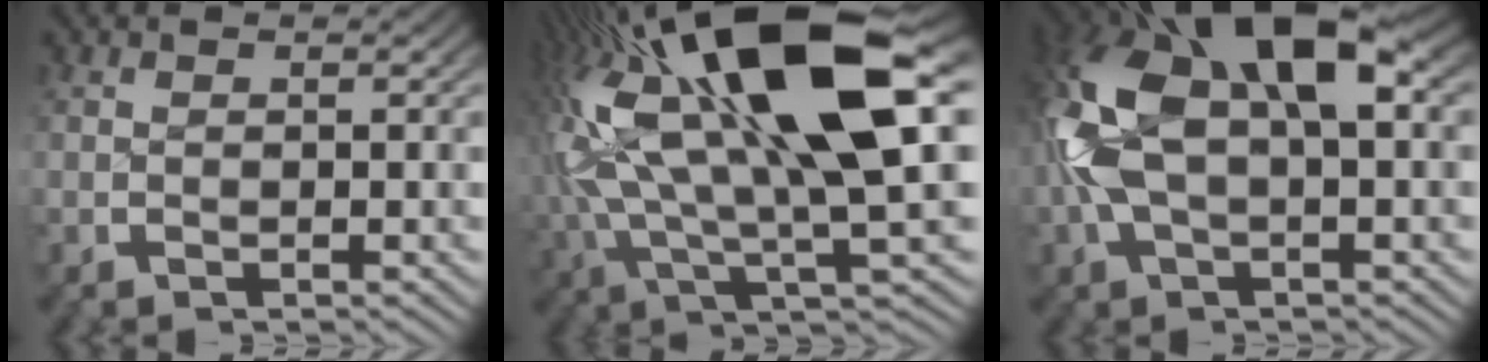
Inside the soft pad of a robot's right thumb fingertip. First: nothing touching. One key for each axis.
{"total": 18.3, "fx": 1.8, "fy": 8.7, "fz": 16.0, "tx": -0.318, "ty": -0.007, "tz": 0.032}
{"total": 13.4, "fx": 1.2, "fy": 8.0, "fz": 10.7, "tx": -0.244, "ty": 0.004, "tz": 0.017}